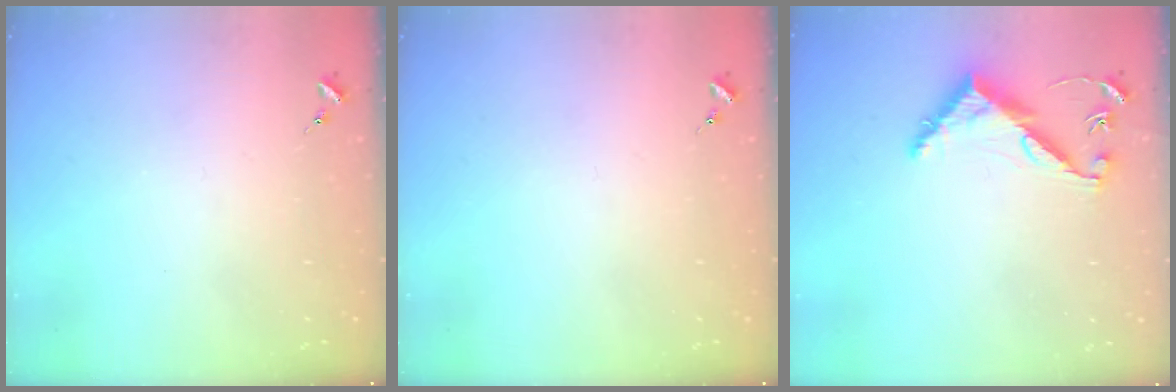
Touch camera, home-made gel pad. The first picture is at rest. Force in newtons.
{"total": 0.0}
{"total": 7.5, "press": 7.5, "slide": 0.5}